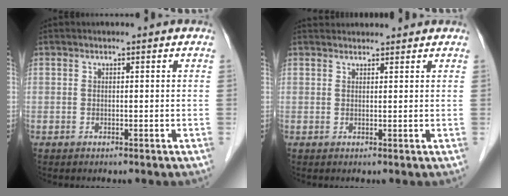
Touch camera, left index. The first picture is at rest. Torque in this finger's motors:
{"motor_torque": [-0.72, -0.78, 0.00, -0.01]}